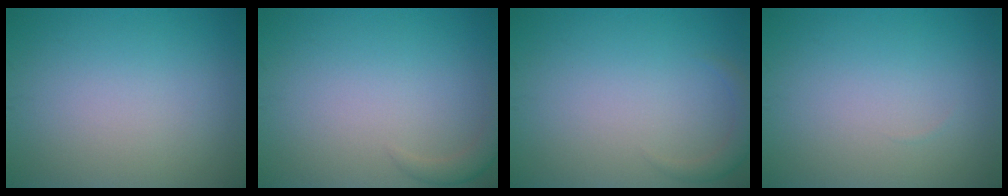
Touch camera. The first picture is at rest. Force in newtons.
{"total": 1.4, "press": 1.4, "slide": 0.2}
{"total": 1.4, "press": 1.4, "slide": 0.1}
{"total": 0.0}